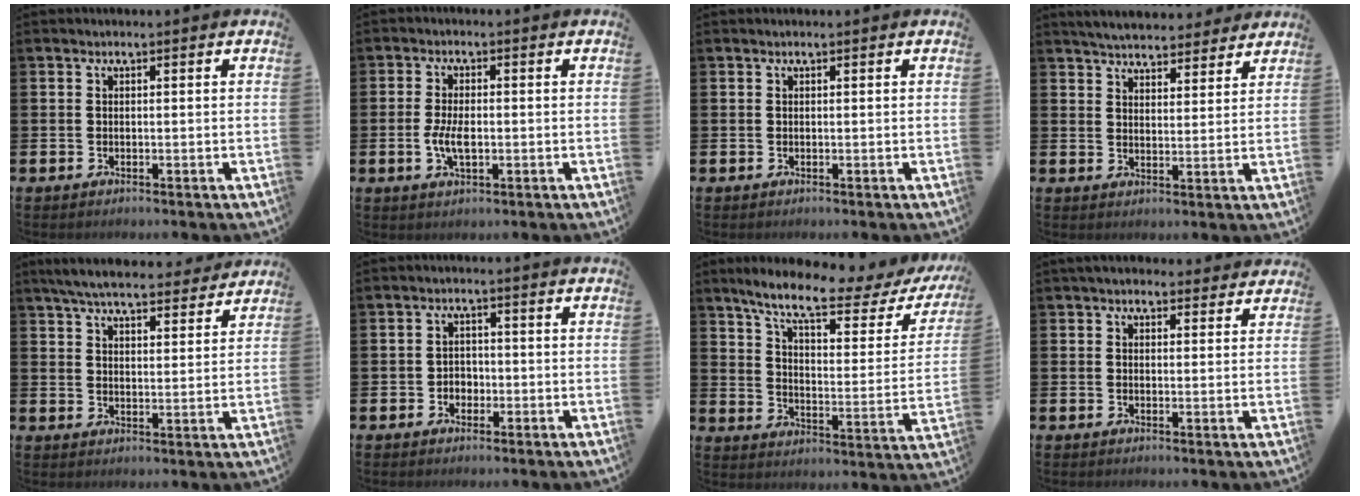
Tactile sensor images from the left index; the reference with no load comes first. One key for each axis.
{"total": 4.1, "fx": -0.5, "fy": 1.9, "fz": 3.6, "tx": -0.070, "ty": 0.000, "tz": -0.012}
{"total": 0.0}
{"total": 5.0, "fx": 4.9, "fy": 0.9, "fz": 0.3, "tx": -0.023, "ty": -0.028, "tz": 0.087}
{"total": 6.6, "fx": 6.2, "fy": 1.1, "fz": 1.9, "tx": -0.047, "ty": -0.033, "tz": 0.109}
{"total": 2.1, "fx": -0.8, "fy": 1.9, "fz": 0.7, "tx": -0.006, "ty": 0.002, "tz": -0.021}
{"total": 9.7, "fx": 7.8, "fy": 1.9, "fz": 5.4, "tx": -0.132, "ty": -0.044, "tz": 0.128}
{"total": 2.9, "fx": 2.7, "fy": 1.0, "fz": 0.5, "tx": -0.005, "ty": -0.008, "tz": 0.048}